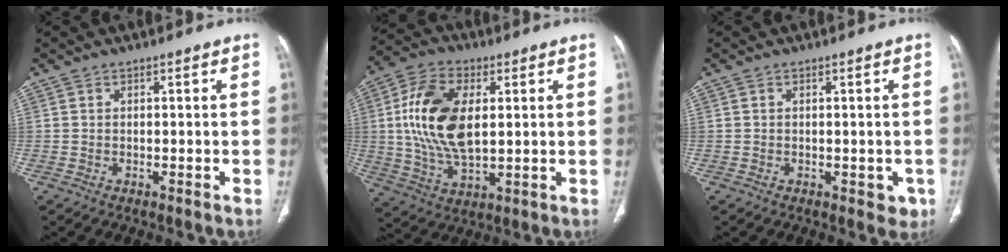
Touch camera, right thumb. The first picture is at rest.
{"total": 16.1, "force": [2.3, 8.9, 13.2], "torque": [-0.256, -0.002, 0.046]}
{"total": 2.3, "force": [-0.5, 1.6, 1.5], "torque": [-0.001, 0.001, -0.002]}